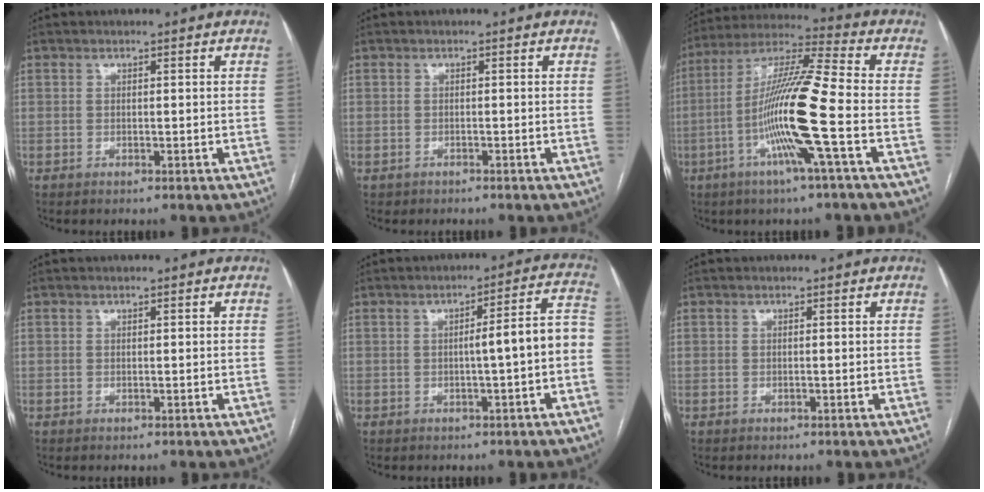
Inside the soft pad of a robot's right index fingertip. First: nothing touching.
{"total": 0.8, "force": [-0.5, 0.5, 0.0], "torque": [-0.009, 0.003, -0.010]}
{"total": 15.2, "force": [-4.2, -1.0, 14.6], "torque": [-0.281, -0.003, -0.091]}
{"total": 0.0}
{"total": 6.9, "force": [-1.2, 0.2, 6.8], "torque": [-0.084, 0.028, -0.017]}
{"total": 0.0}